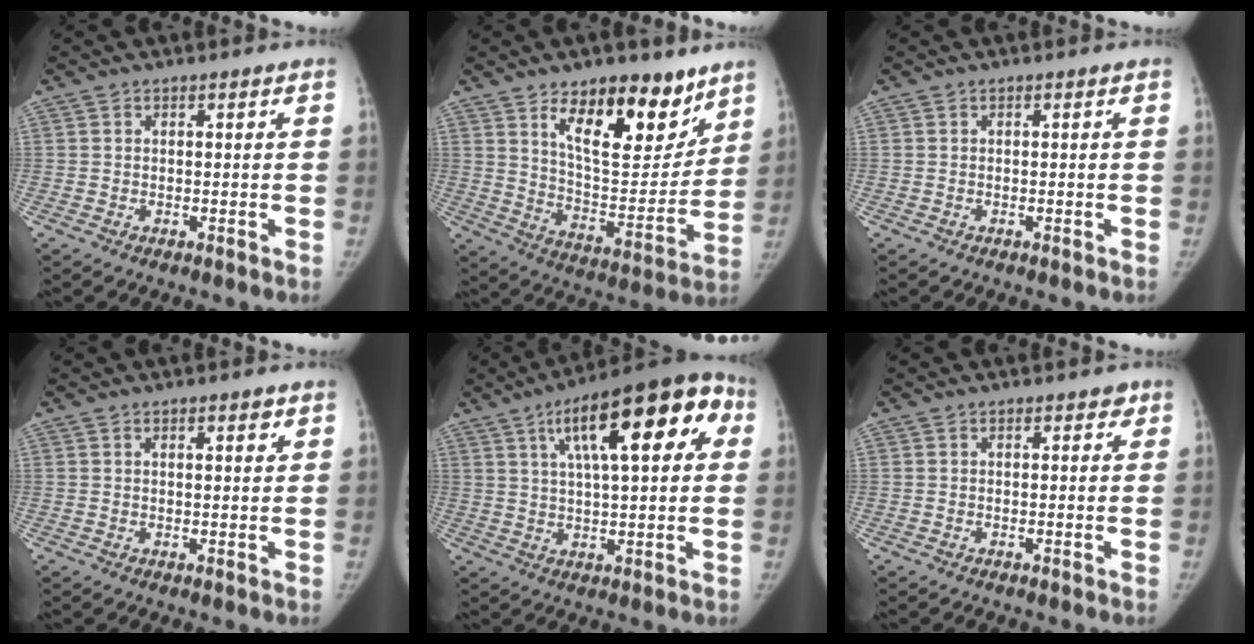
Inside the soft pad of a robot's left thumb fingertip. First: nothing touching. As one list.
[{"total": 19.1, "force": [11.7, 8.9, 12.3], "torque": [-0.124, -0.088, 0.193]}, {"total": 0.0}, {"total": 2.4, "force": [1.4, 0.7, 1.8], "torque": [-0.019, -0.006, 0.020]}, {"total": 20.9, "force": [7.5, 7.3, 18.1], "torque": [-0.236, 0.019, 0.107]}, {"total": 1.5, "force": [1.0, 0.9, 0.8], "torque": [0.006, -0.003, 0.008]}]